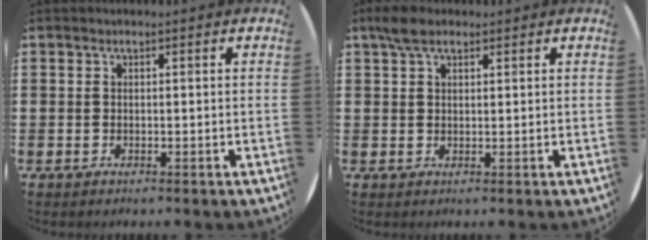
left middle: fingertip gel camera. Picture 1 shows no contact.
{"total": 3.0, "force": [2.1, 1.4, 1.5], "torque": [-0.027, 0.004, 0.038]}